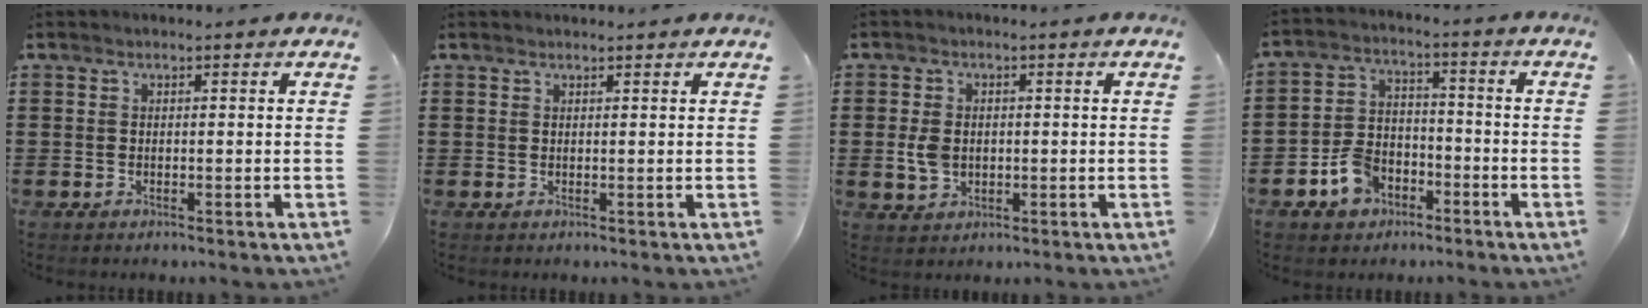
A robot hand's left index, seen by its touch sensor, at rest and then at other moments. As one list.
[{"total": 0.5, "force": [0.5, 0.0, 0.1], "torque": [-0.003, -0.001, 0.010]}, {"total": 3.8, "force": [-0.1, 2.9, 2.5], "torque": [-0.075, 0.001, -0.010]}, {"total": 6.1, "force": [-3.9, 4.0, 2.5], "torque": [-0.064, 0.017, -0.076]}]